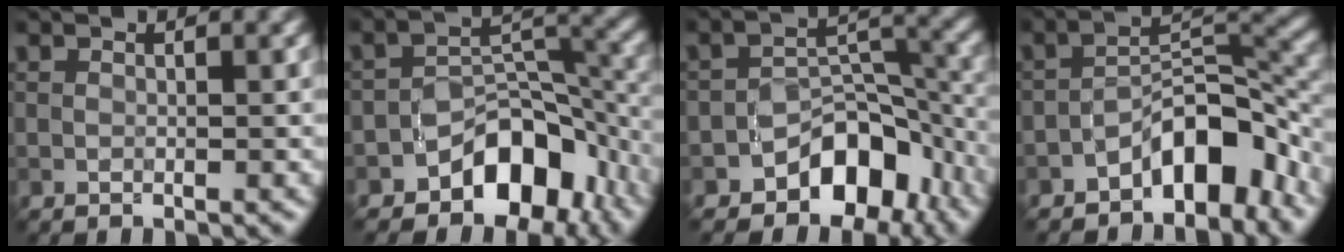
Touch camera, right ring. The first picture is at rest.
{"total": 7.4, "force": [-4.5, 4.5, 3.9], "torque": [-0.032, 0.000, -0.074]}
{"total": 6.6, "force": [-4.2, 4.0, 3.2], "torque": [-0.022, 0.002, -0.068]}
{"total": 6.6, "force": [-4.0, 2.8, 4.5], "torque": [-0.050, 0.016, -0.074]}